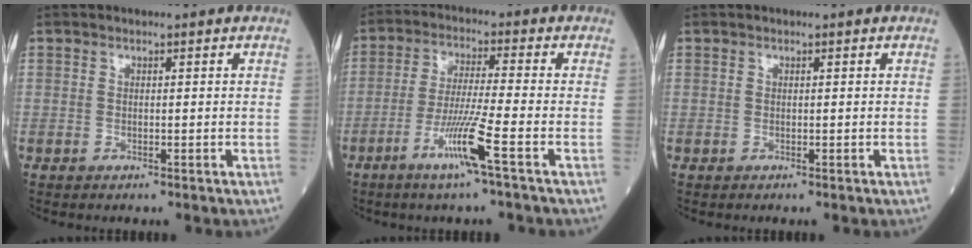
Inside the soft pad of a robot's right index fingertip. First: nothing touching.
{"total": 8.3, "force": [-4.0, -1.2, 7.2], "torque": [-0.141, -0.016, -0.082]}
{"total": 0.0}